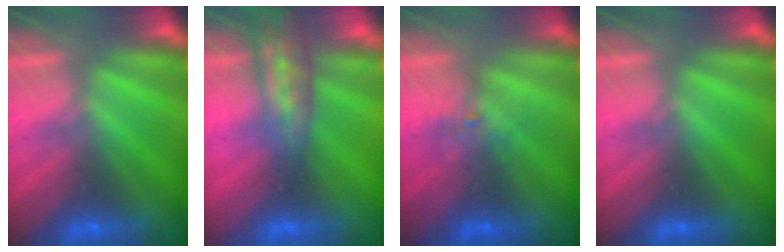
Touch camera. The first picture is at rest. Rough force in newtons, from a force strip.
{"total": 2.9}
{"total": 2.1}
{"total": 0.0}